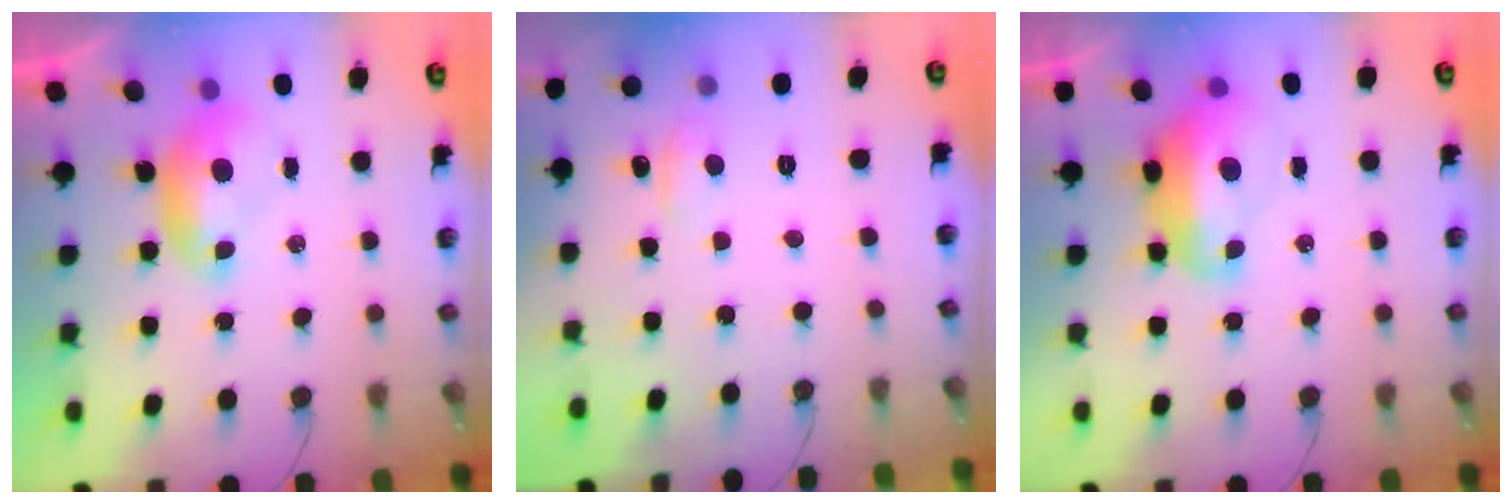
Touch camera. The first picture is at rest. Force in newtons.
{"total": 0.0}
{"total": 4.1, "press": 4.0, "slide": 0.8}